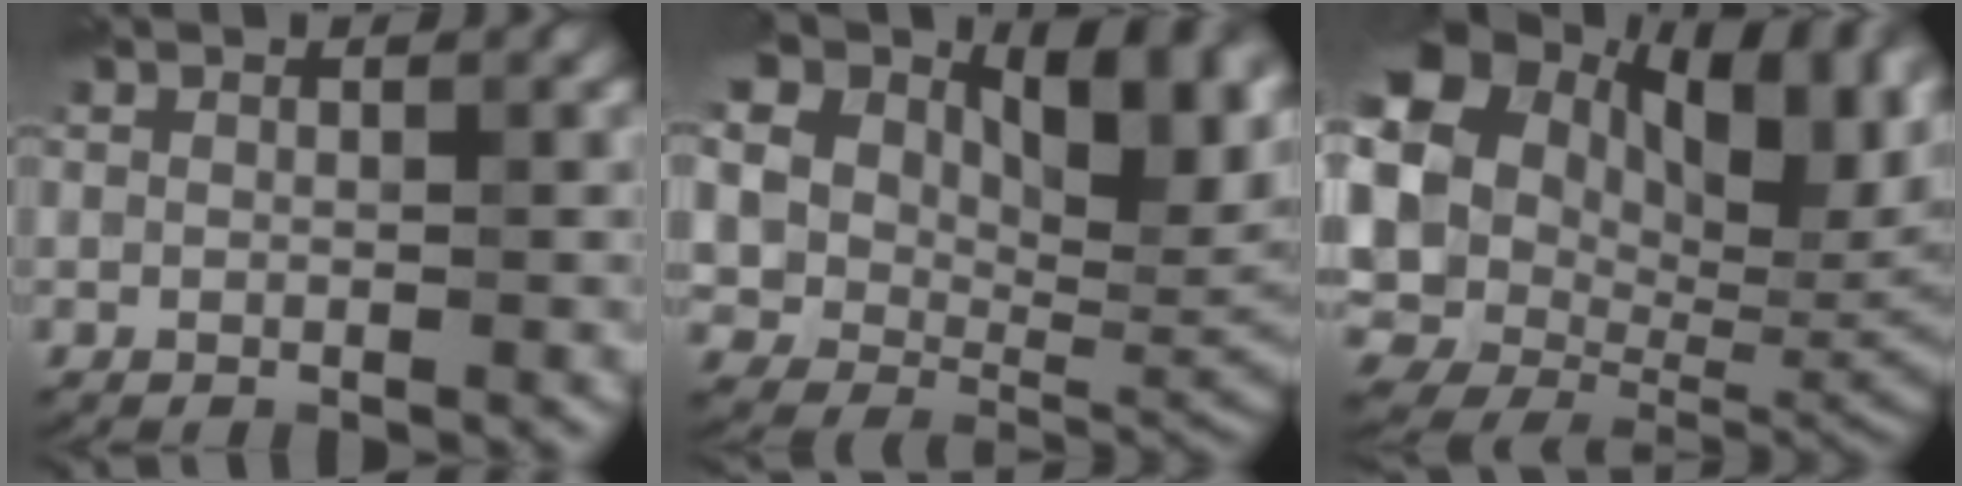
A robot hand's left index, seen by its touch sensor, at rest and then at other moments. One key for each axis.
{"total": 20.2, "fx": 9.0, "fy": 12.1, "fz": 13.4, "tx": -0.245, "ty": 0.055, "tz": 0.174}
{"total": 20.4, "fx": 5.0, "fy": 14.5, "fz": 13.5, "tx": -0.283, "ty": 0.000, "tz": 0.132}